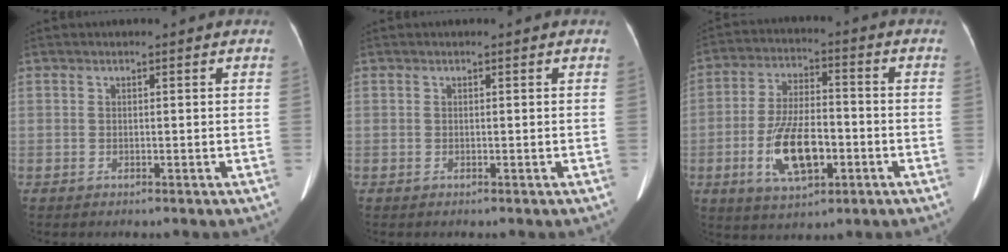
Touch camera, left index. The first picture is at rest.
{"total": 0.0}
{"total": 11.4, "force": [-3.6, 4.7, 9.7], "torque": [-0.195, 0.002, -0.061]}